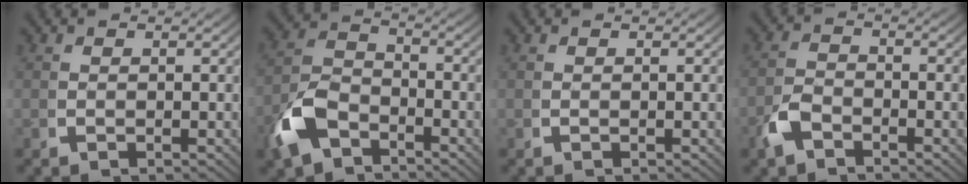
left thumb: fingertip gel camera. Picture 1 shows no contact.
{"total": 6.6, "force": [-3.2, 4.5, 3.7], "torque": [-0.085, -0.019, -0.051]}
{"total": 0.0}
{"total": 2.8, "force": [-1.9, 1.6, 1.4], "torque": [-0.036, -0.008, -0.034]}